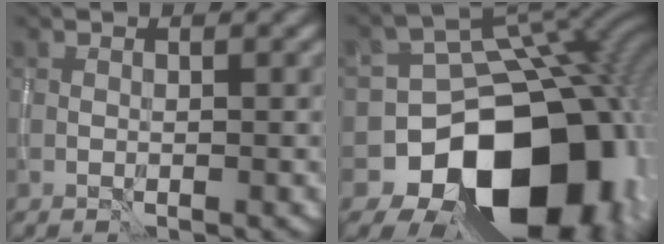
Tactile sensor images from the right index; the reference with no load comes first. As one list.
[{"total": 18.4, "force": [-7.0, 14.3, 9.2], "torque": [-0.098, -0.010, -0.117]}]